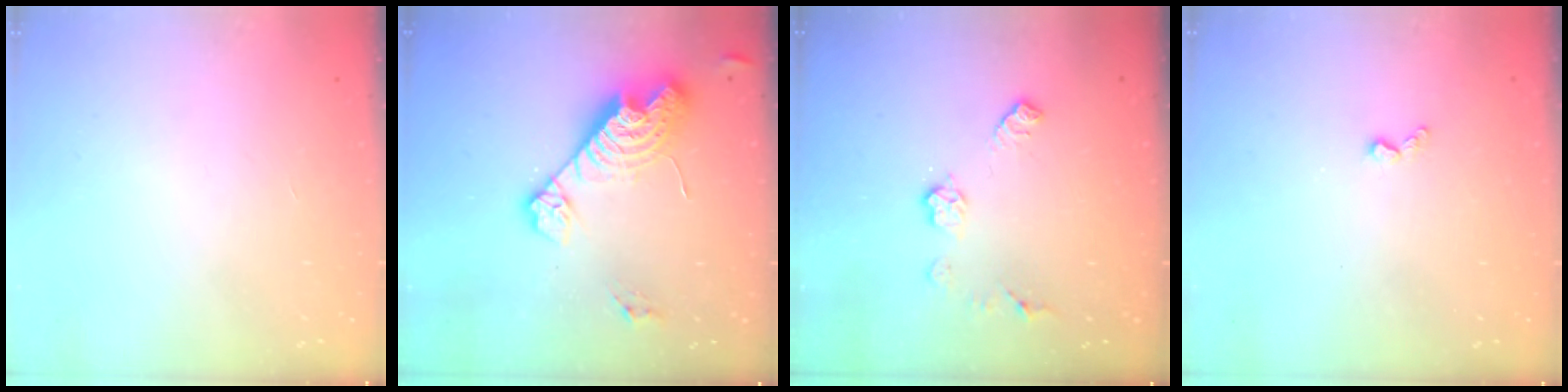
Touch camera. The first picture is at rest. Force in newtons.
{"total": 15.9, "press": 15.9, "slide": 1.3}
{"total": 7.6, "press": 7.6, "slide": 0.5}
{"total": 3.3, "press": 3.2, "slide": 0.5}